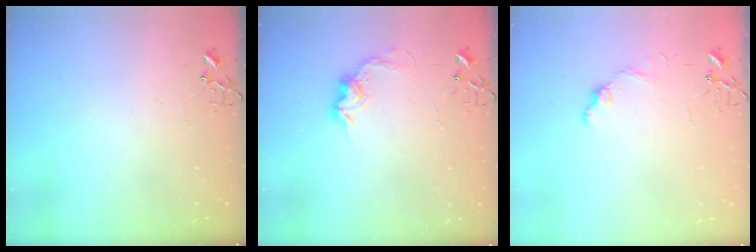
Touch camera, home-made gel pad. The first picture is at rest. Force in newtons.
{"total": 10.0, "press": 10.0, "slide": 0.6}
{"total": 8.2, "press": 8.2, "slide": 0.8}